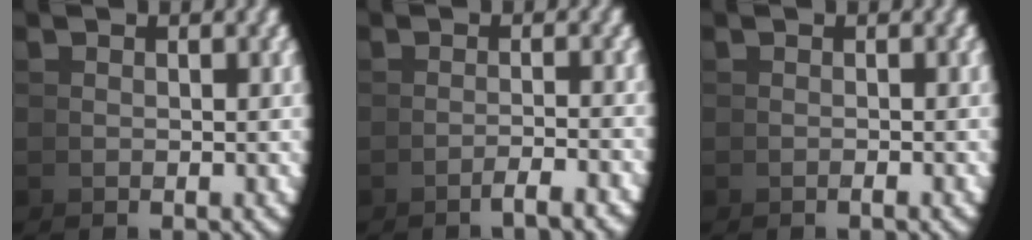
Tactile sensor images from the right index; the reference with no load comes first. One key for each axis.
{"total": 1.9, "fx": -1.4, "fy": -0.5, "fz": 1.1, "tx": -0.001, "ty": 0.013, "tz": -0.031}
{"total": 0.5, "fx": -0.4, "fy": 0.0, "fz": 0.3, "tx": -0.001, "ty": 0.006, "tz": -0.010}